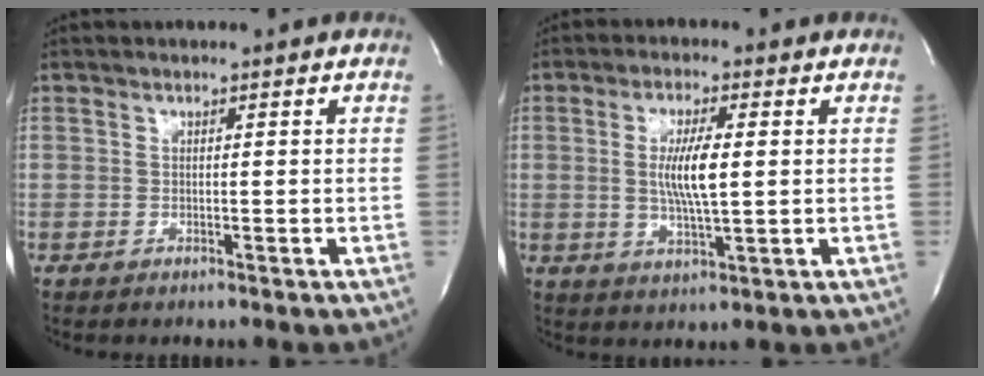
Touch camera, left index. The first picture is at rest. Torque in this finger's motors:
{"motor_torque": [1.05, 0.10, 0.26, 0.07]}